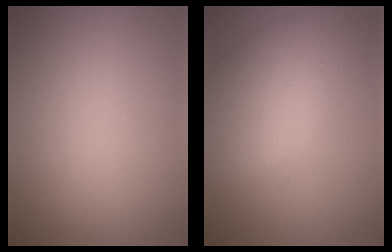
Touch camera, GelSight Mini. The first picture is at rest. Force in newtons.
{"total": 7.9, "press": 7.9, "slide": 0.6}